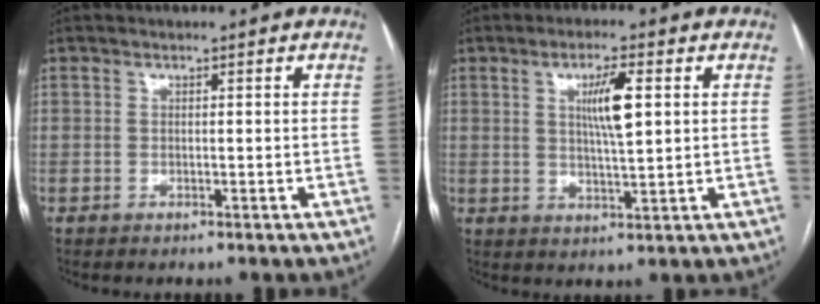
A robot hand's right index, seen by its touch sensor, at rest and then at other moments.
{"total": 6.5, "force": [1.7, 0.9, 6.2], "torque": [-0.110, -0.001, 0.031]}